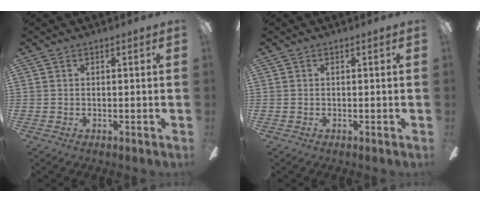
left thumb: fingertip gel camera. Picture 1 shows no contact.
{"total": 0.0}